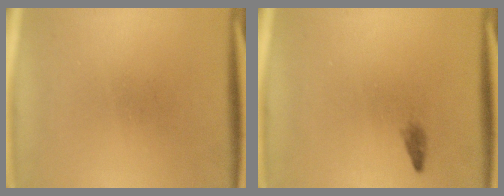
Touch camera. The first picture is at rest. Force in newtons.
{"total": 0.8}